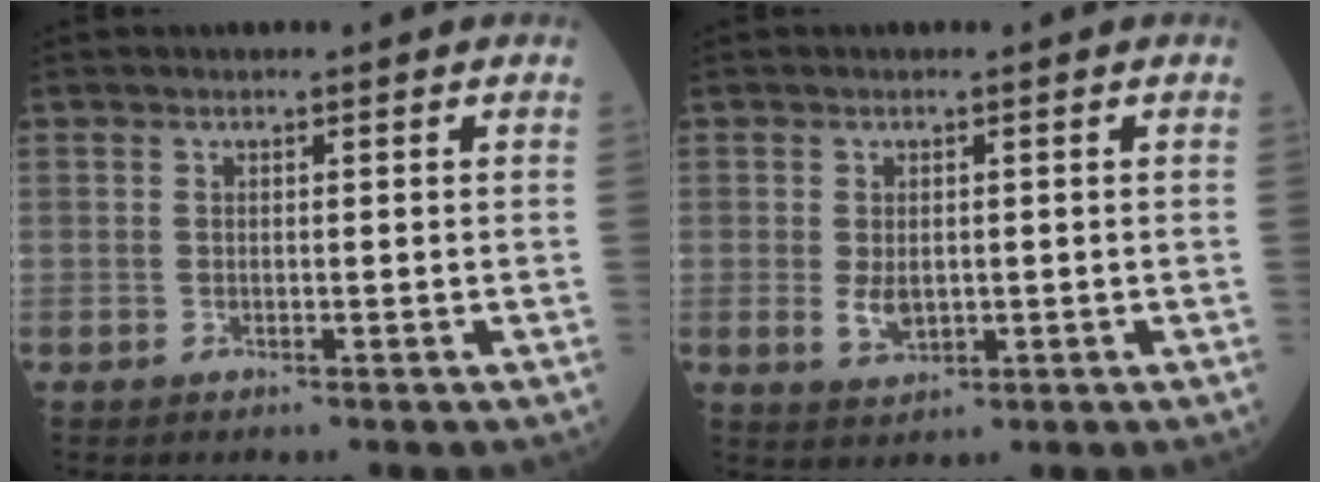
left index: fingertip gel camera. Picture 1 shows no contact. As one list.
[{"total": 3.1, "force": [-0.2, 1.9, 2.5], "torque": [-0.051, -0.007, 0.004]}]